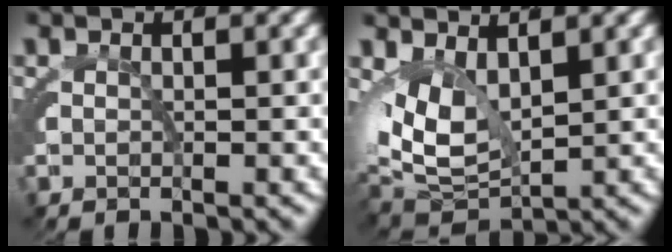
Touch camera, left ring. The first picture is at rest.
{"total": 8.1, "force": [0.4, 5.9, 5.5], "torque": [-0.123, -0.036, 0.025]}